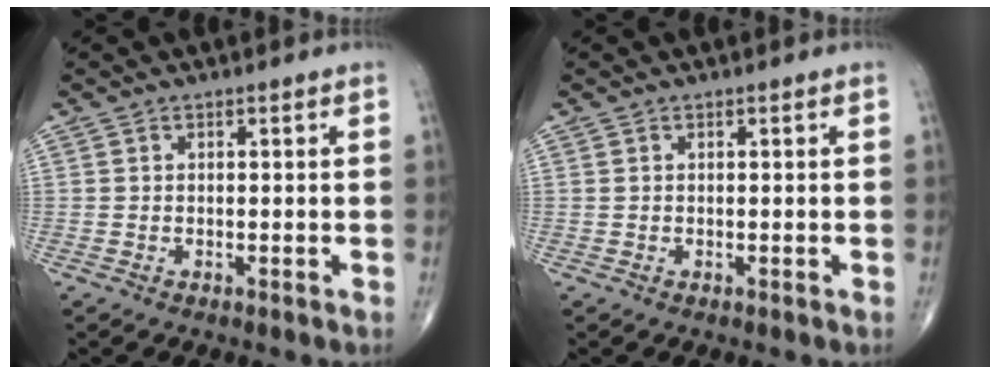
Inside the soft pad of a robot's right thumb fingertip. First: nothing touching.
{"total": 0.0}